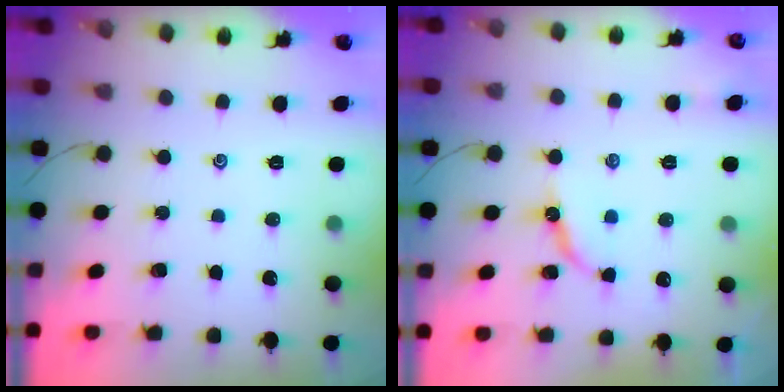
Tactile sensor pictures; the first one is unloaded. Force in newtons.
{"total": 8.4, "press": 8.4, "slide": 0.6}